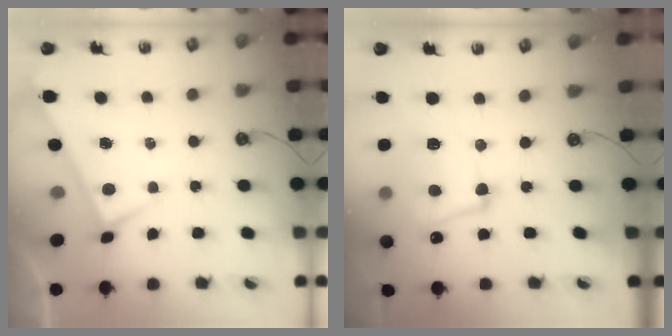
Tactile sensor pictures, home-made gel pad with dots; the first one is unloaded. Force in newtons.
{"total": 7.9, "press": 7.8, "slide": 1.1}